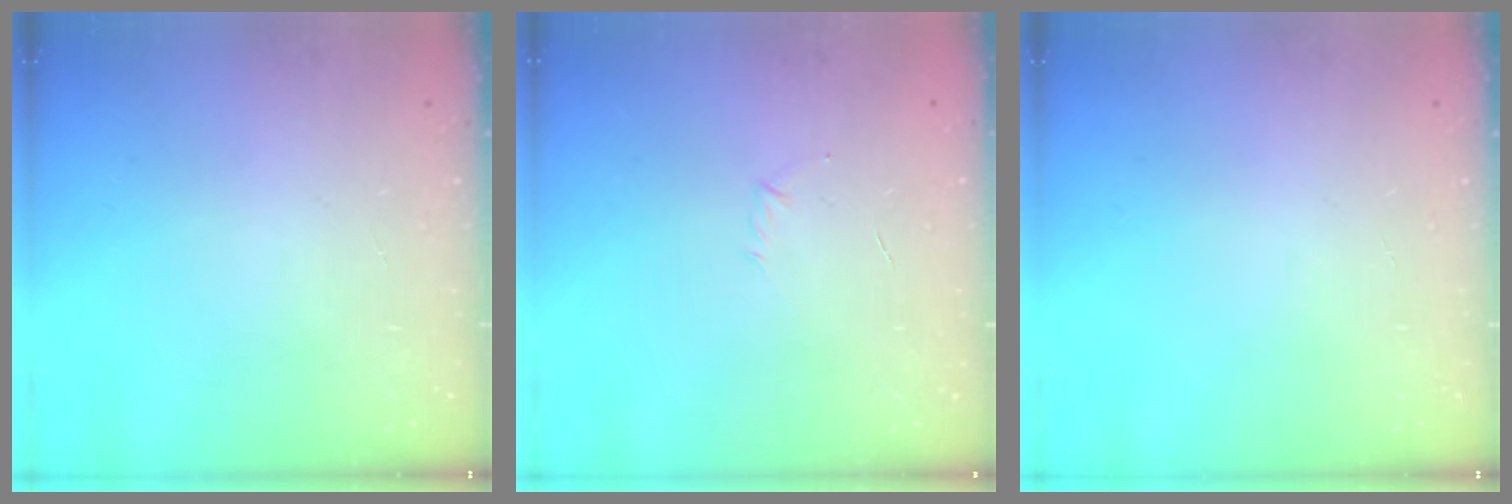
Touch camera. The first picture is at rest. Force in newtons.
{"total": 2.9, "press": 2.8, "slide": 0.7}
{"total": 0.0}